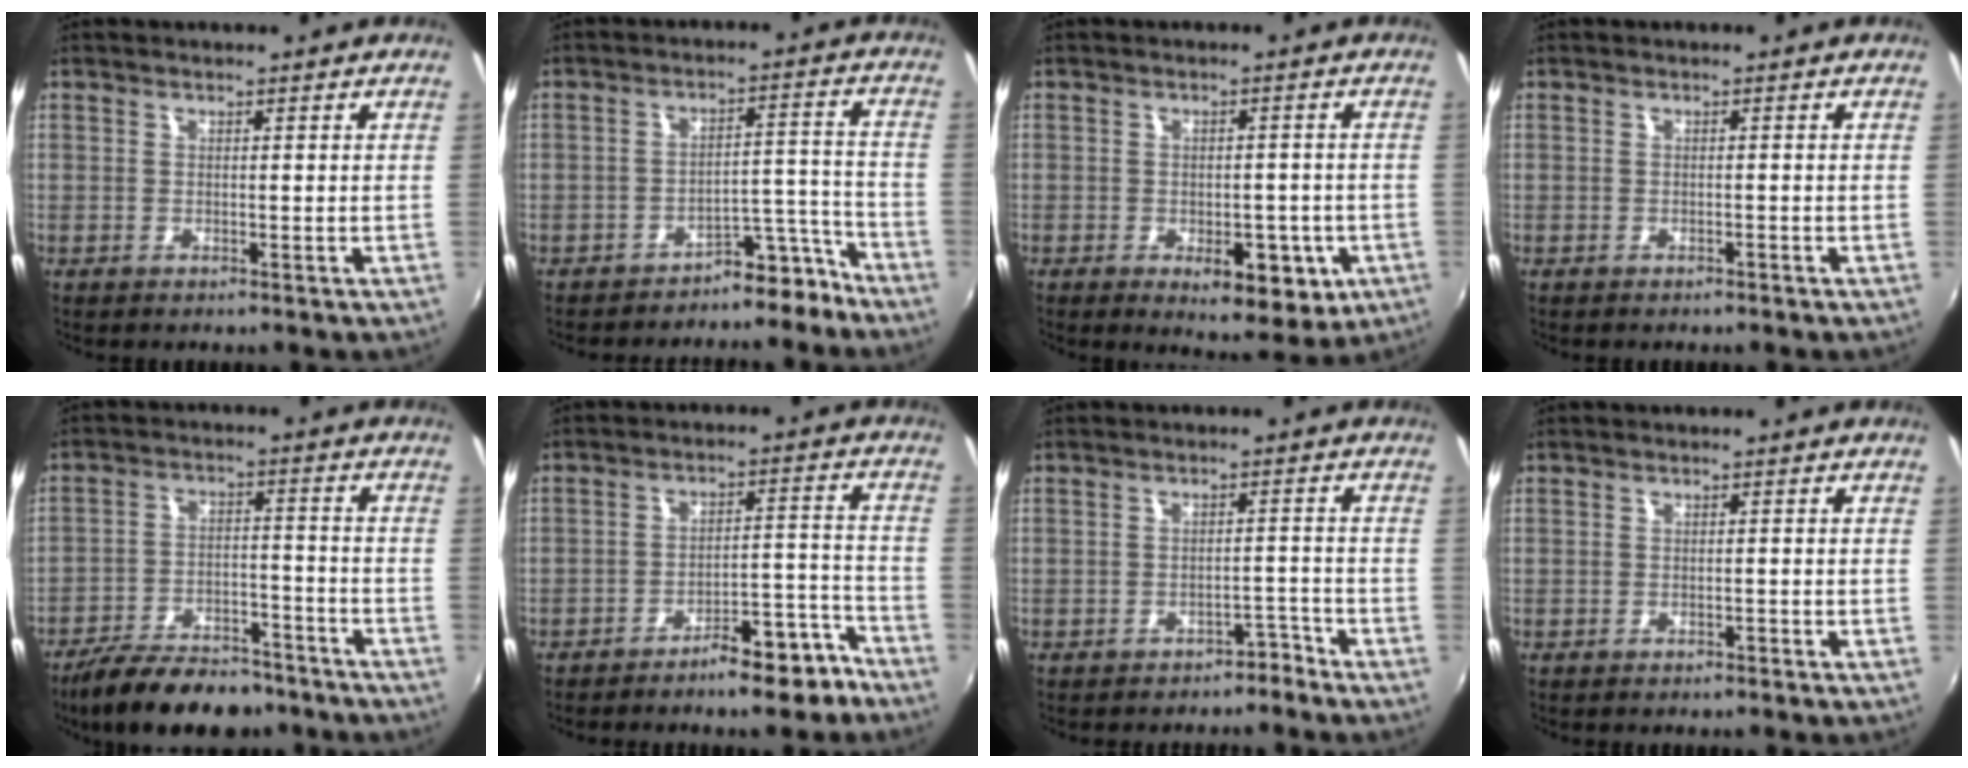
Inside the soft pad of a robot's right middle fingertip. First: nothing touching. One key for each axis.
{"total": 7.5, "fx": -6.6, "fy": 2.9, "fz": 1.9, "tx": -0.014, "ty": 0.042, "tz": -0.086}
{"total": 9.2, "fx": -3.8, "fy": 4.9, "fz": 6.8, "tx": -0.099, "ty": -0.016, "tz": -0.041}
{"total": 0.8, "fx": -0.8, "fy": 0.3, "fz": 0.2, "tx": -0.005, "ty": -0.001, "tz": -0.012}
{"total": 16.4, "fx": -13.5, "fy": 5.6, "fz": 7.5, "tx": -0.152, "ty": -0.012, "tz": -0.202}
{"total": 8.5, "fx": -6.9, "fy": 2.5, "fz": 4.2, "tx": -0.055, "ty": 0.030, "tz": -0.087}
{"total": 3.4, "fx": -3.0, "fy": 1.4, "fz": 0.8, "tx": -0.010, "ty": 0.012, "tz": -0.037}
{"total": 1.3, "fx": -1.2, "fy": 0.4, "fz": 0.3, "tx": -0.008, "ty": -0.003, "tz": -0.017}